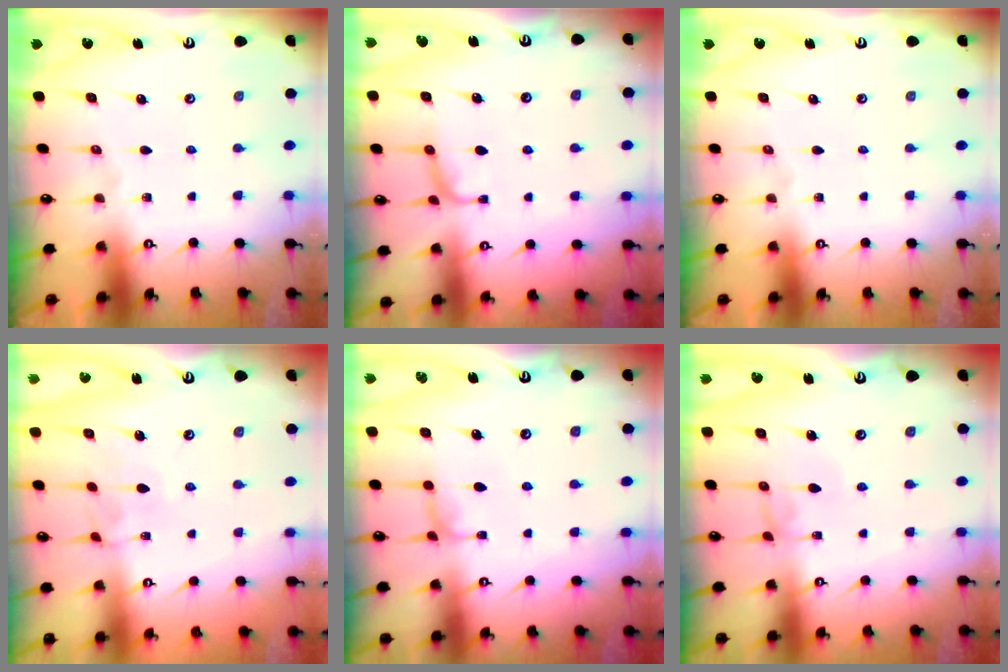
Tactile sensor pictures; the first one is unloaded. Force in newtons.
{"total": 2.6, "press": 2.4, "slide": 0.9}
{"total": 0.0}
{"total": 3.9, "press": 3.9, "slide": 0.2}
{"total": 0.0}
{"total": 0.6, "press": 0.5, "slide": 0.3}